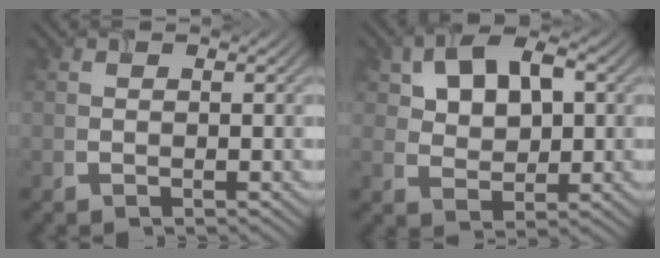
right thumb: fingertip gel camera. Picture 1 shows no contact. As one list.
[{"total": 9.0, "force": [3.6, 5.5, 6.1], "torque": [-0.118, 0.008, 0.056]}]